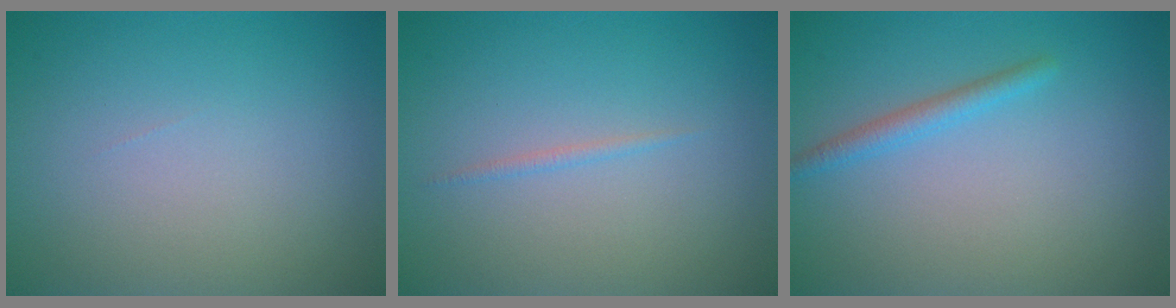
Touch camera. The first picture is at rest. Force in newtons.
{"total": 0.6, "press": 0.6, "slide": 0.0}
{"total": 1.6, "press": 1.6, "slide": 0.1}